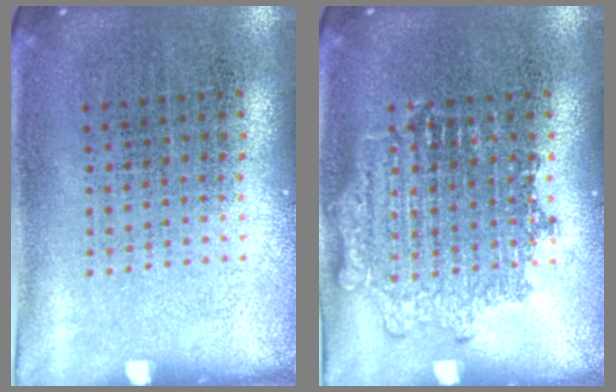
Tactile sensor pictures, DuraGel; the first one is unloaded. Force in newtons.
{"total": 2.2, "press": 2.2, "slide": 0.5}